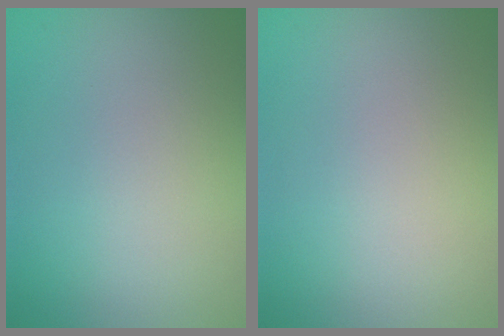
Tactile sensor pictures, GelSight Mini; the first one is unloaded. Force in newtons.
{"total": 0.0}